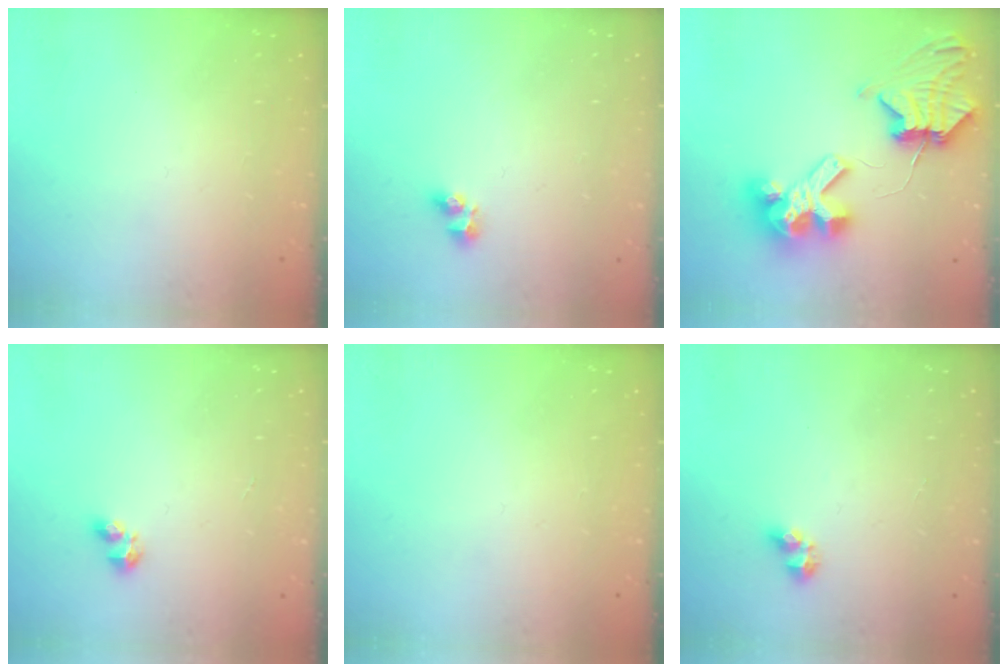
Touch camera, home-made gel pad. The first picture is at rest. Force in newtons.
{"total": 5.0, "press": 5.0, "slide": 0.4}
{"total": 11.3, "press": 11.2, "slide": 1.5}
{"total": 2.1, "press": 2.0, "slide": 0.8}
{"total": 0.0}
{"total": 4.9, "press": 4.9, "slide": 0.5}